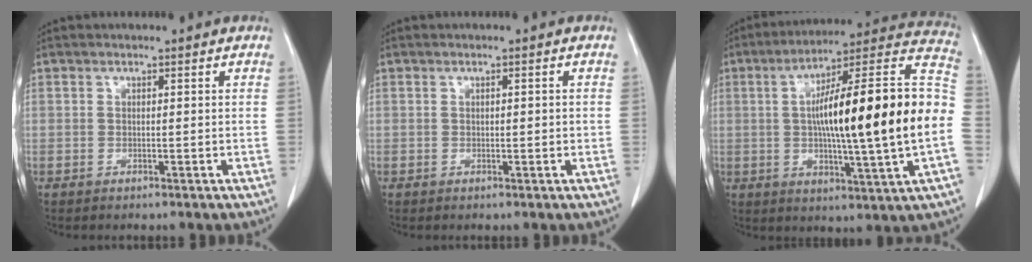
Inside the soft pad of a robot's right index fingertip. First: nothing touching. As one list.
[{"total": 1.3, "force": [0.0, 0.4, 1.2], "torque": [-0.021, 0.000, 0.002]}, {"total": 25.8, "force": [-1.0, 1.2, 25.8], "torque": [-0.339, 0.028, -0.026]}]